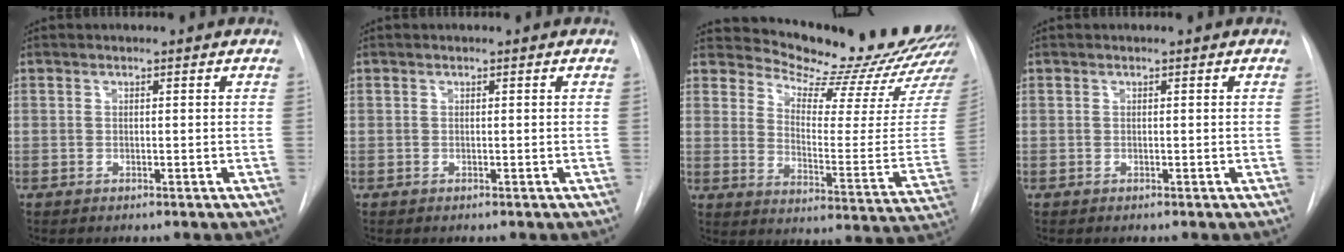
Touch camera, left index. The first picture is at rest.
{"total": 0.0}
{"total": 20.4, "force": [19.6, 1.1, 5.5], "torque": [-0.086, -0.132, 0.245]}
{"total": 0.0}